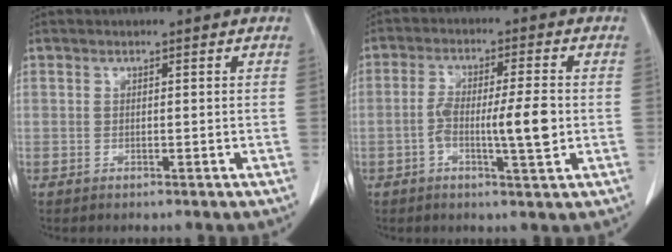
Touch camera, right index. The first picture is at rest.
{"total": 7.8, "force": [-1.3, 1.0, 7.7], "torque": [-0.136, 0.005, -0.024]}